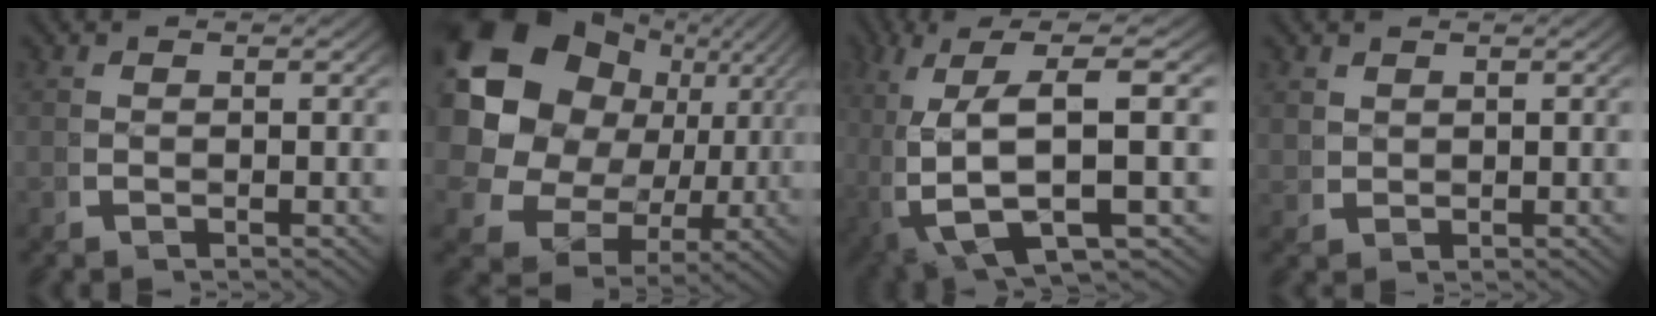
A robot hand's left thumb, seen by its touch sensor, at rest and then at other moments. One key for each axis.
{"total": 18.5, "fx": 1.7, "fy": 13.8, "fz": 12.2, "tx": -0.250, "ty": -0.039, "tz": 0.035}
{"total": 12.0, "fx": -2.8, "fy": 6.4, "fz": 9.7, "tx": -0.200, "ty": -0.045, "tz": -0.034}
{"total": 1.4, "fx": 0.8, "fy": 1.0, "fz": 0.5, "tx": -0.009, "ty": -0.002, "tz": 0.021}